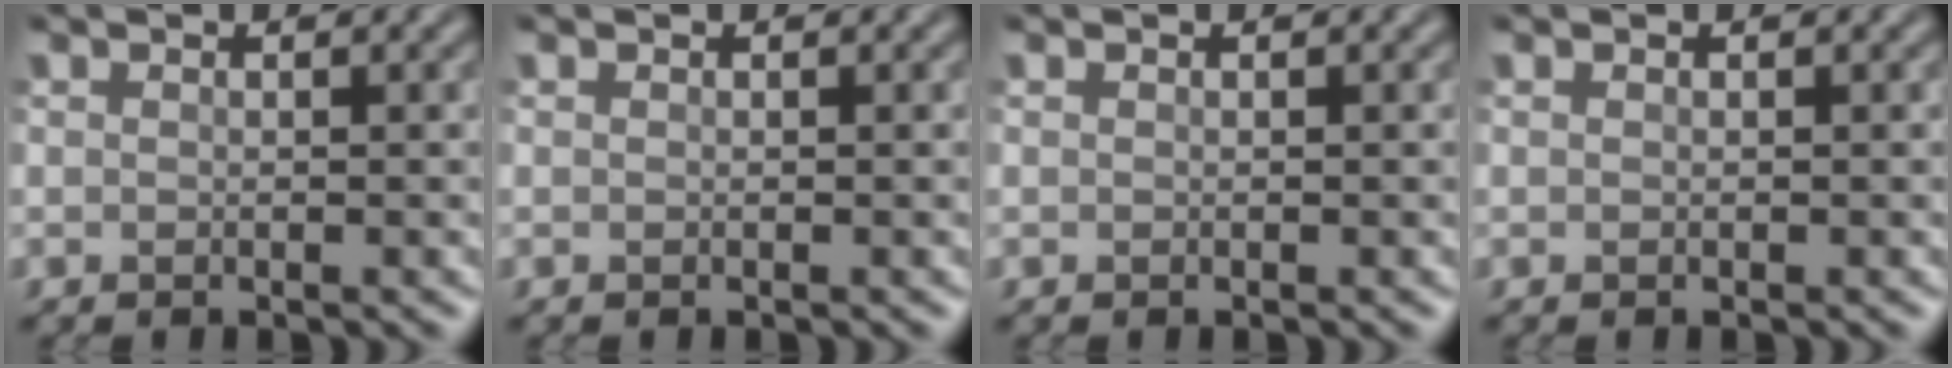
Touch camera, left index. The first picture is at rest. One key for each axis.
{"total": 0.0}
{"total": 0.0}
{"total": 0.0}